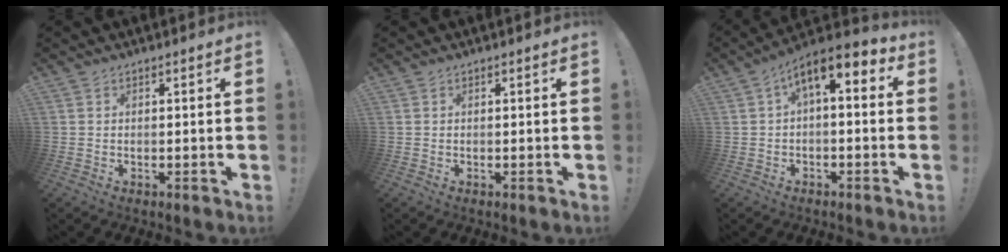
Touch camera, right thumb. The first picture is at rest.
{"total": 0.0}
{"total": 7.1, "force": [2.5, 2.3, 6.3], "torque": [-0.105, -0.017, 0.044]}